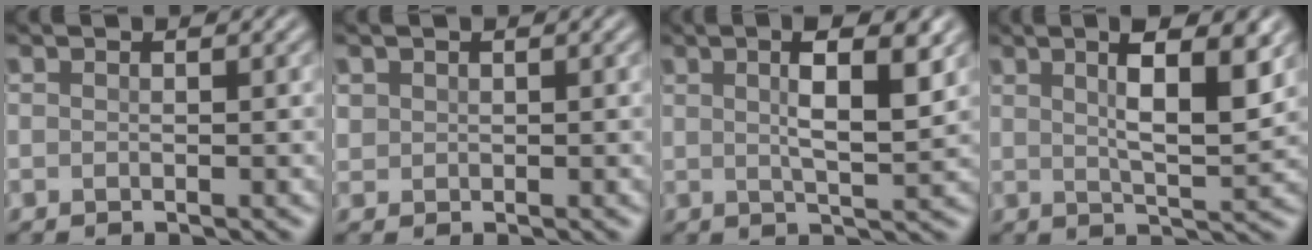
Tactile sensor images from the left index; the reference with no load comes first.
{"total": 0.8, "force": [0.4, 0.7, 0.1], "torque": [-0.004, -0.003, 0.010]}
{"total": 5.7, "force": [1.8, 1.5, 5.2], "torque": [-0.077, 0.006, 0.023]}
{"total": 6.9, "force": [2.6, 1.8, 6.2], "torque": [-0.086, 0.007, 0.038]}